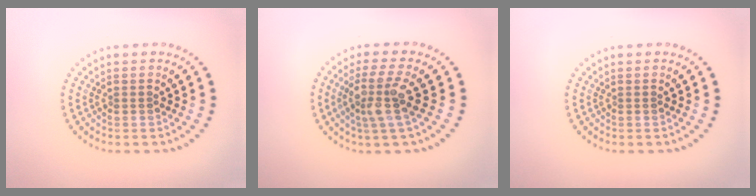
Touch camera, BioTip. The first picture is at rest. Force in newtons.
{"total": 3.8, "press": 3.0, "slide": 2.3}
{"total": 0.0}